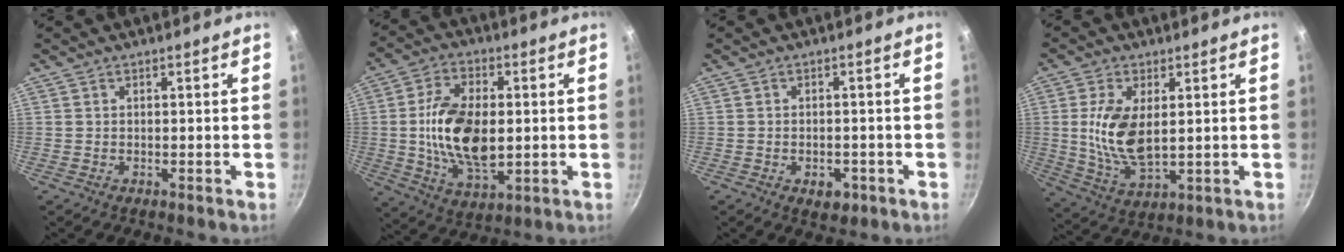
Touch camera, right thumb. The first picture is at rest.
{"total": 15.7, "force": [0.1, 8.8, 13.0], "torque": [-0.225, 0.003, 0.002]}
{"total": 3.8, "force": [-1.7, 2.4, 2.4], "torque": [-0.023, 0.009, -0.015]}
{"total": 11.4, "force": [1.5, 5.8, 9.7], "torque": [-0.190, -0.013, 0.036]}